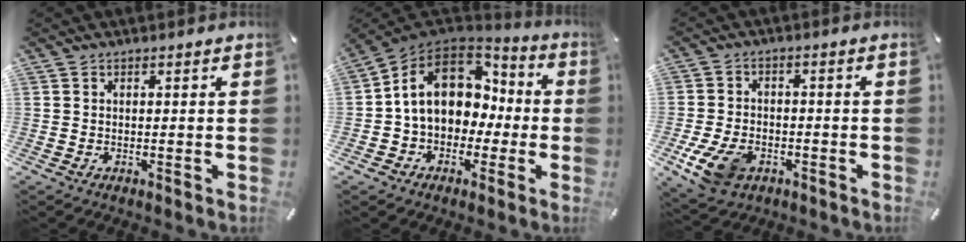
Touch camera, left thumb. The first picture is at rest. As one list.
[{"total": 14.1, "force": [2.0, 11.5, 7.9], "torque": [-0.149, 0.005, 0.043]}, {"total": 9.5, "force": [-3.9, 6.4, 5.8], "torque": [-0.124, 0.007, -0.071]}]